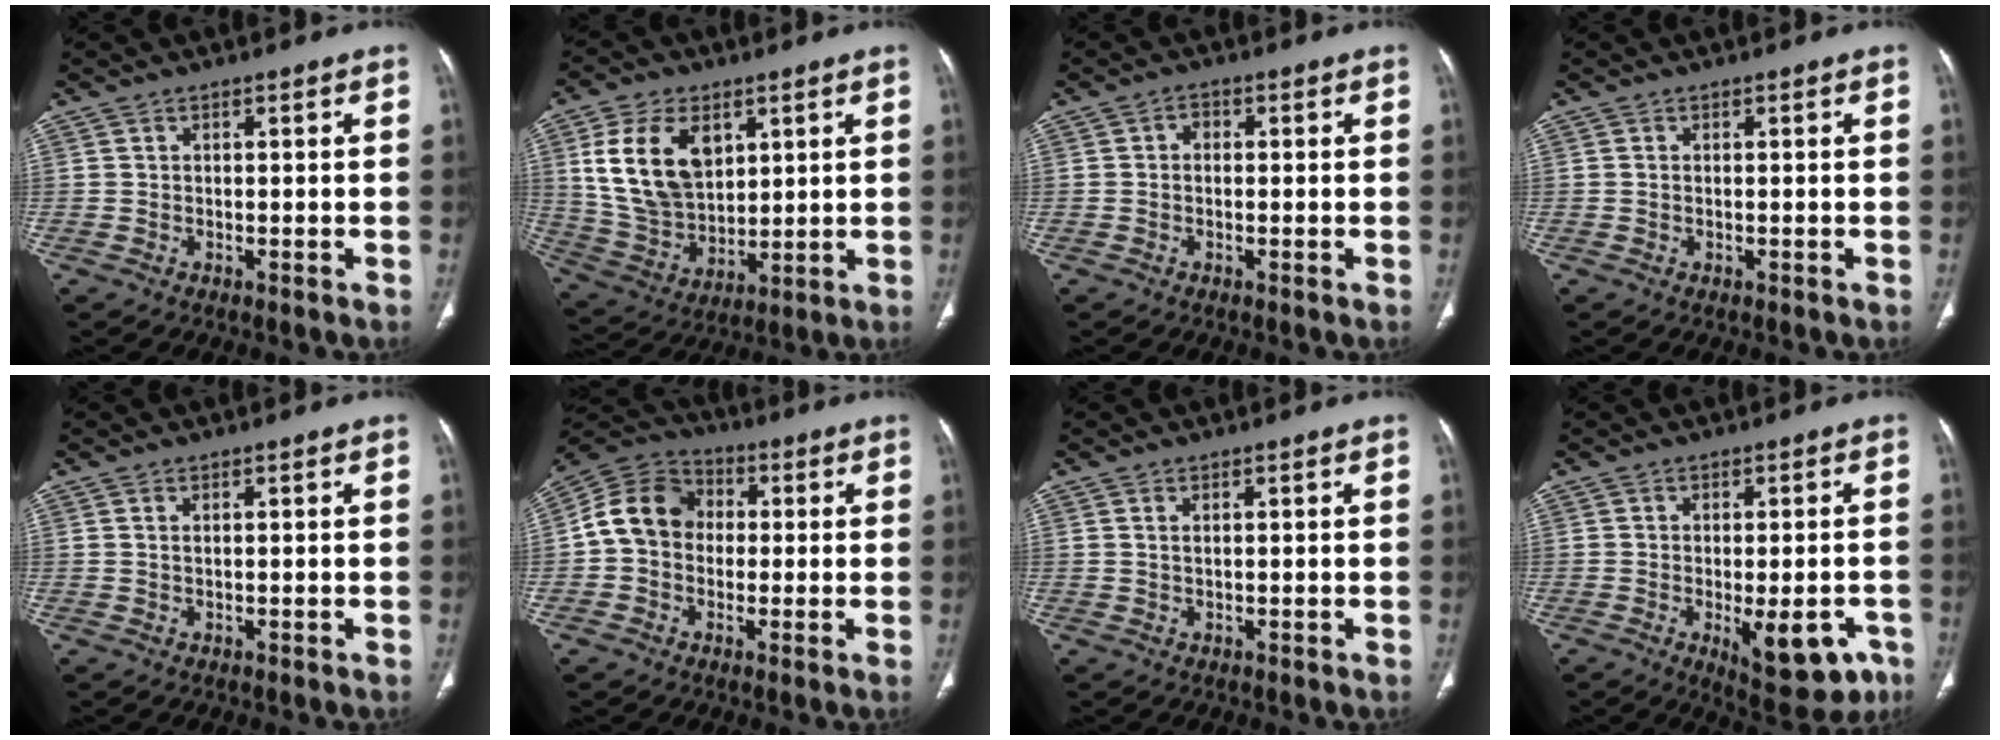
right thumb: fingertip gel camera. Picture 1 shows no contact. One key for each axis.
{"total": 16.1, "fx": 5.5, "fy": 10.4, "fz": 11.1, "tx": -0.185, "ty": -0.017, "tz": 0.121}
{"total": 1.6, "fx": 0.0, "fy": 1.2, "fz": 0.9, "tx": -0.007, "ty": 0.007, "tz": -0.006}
{"total": 0.0}
{"total": 0.6, "fx": 0.3, "fy": 0.2, "fz": 0.5, "tx": -0.014, "ty": 0.004, "tz": 0.007}
{"total": 11.5, "fx": 0.3, "fy": 9.6, "fz": 6.3, "tx": -0.099, "ty": 0.032, "tz": -0.011}
{"total": 0.8, "fx": 0.4, "fy": 0.3, "fz": 0.7, "tx": -0.018, "ty": 0.004, "tz": 0.010}
{"total": 11.6, "fx": -4.5, "fy": 5.1, "fz": 9.5, "tx": -0.096, "ty": 0.003, "tz": -0.047}